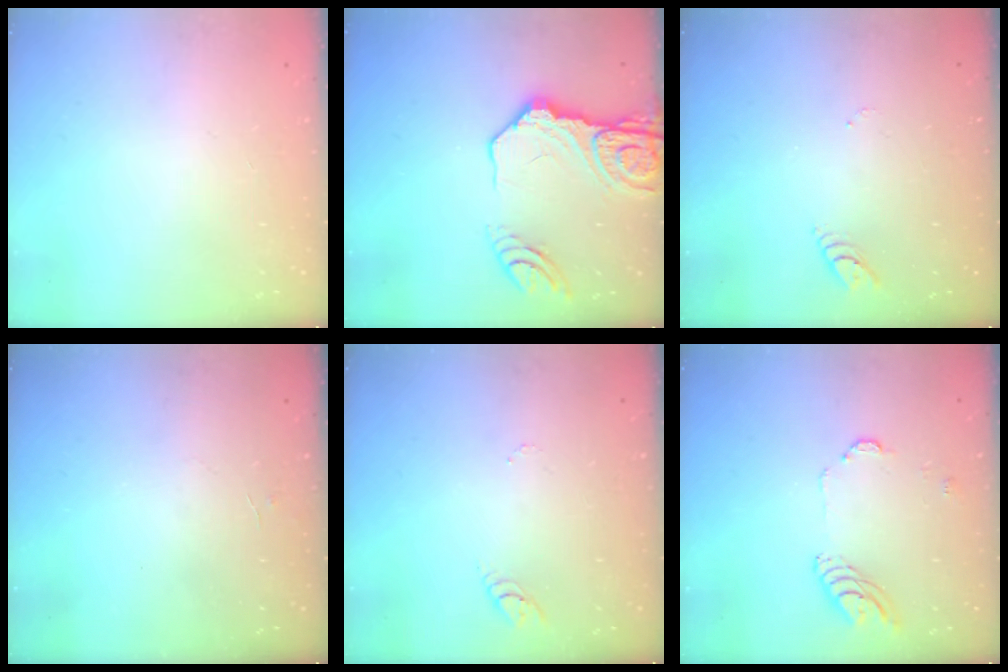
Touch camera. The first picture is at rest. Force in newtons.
{"total": 17.6, "press": 17.6, "slide": 1.1}
{"total": 2.7, "press": 2.7, "slide": 0.2}
{"total": 3.9, "press": 3.9, "slide": 0.3}
{"total": 2.7, "press": 2.7, "slide": 0.2}
{"total": 8.5, "press": 8.5, "slide": 0.8}